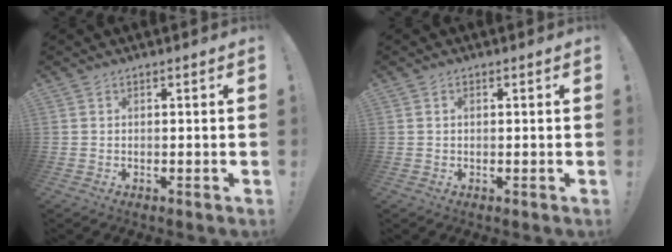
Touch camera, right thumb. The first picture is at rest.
{"total": 0.7, "force": [0.2, 0.4, 0.5], "torque": [-0.016, 0.004, 0.004]}